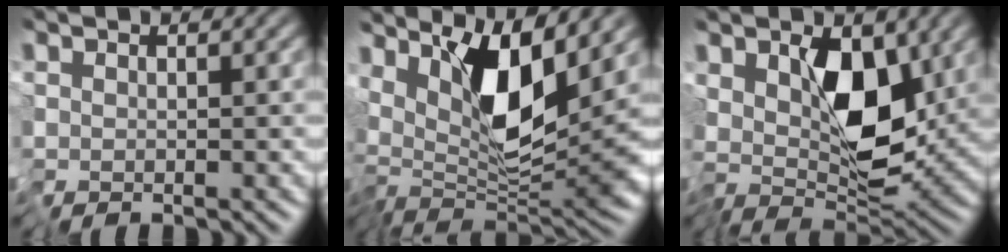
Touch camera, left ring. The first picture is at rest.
{"total": 8.7, "force": [3.1, 2.2, 7.9], "torque": [-0.132, -0.016, 0.055]}
{"total": 6.7, "force": [0.9, 3.1, 5.8], "torque": [-0.091, -0.023, 0.017]}